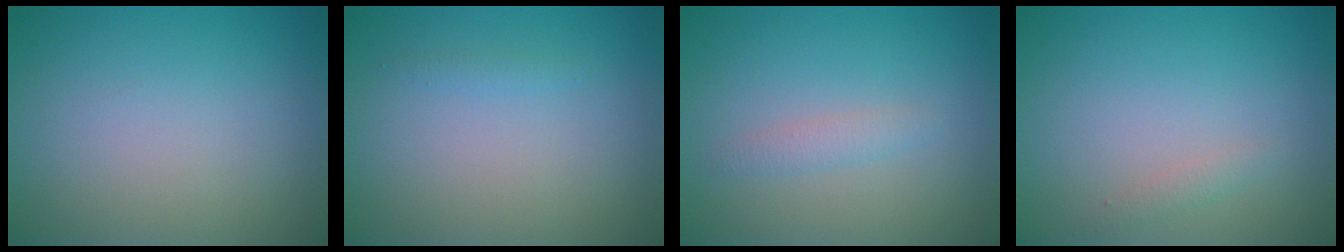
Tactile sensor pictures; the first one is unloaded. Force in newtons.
{"total": 0.5, "press": 0.5, "slide": 0.0}
{"total": 1.2, "press": 1.2, "slide": 0.0}
{"total": 0.8, "press": 0.8, "slide": 0.0}